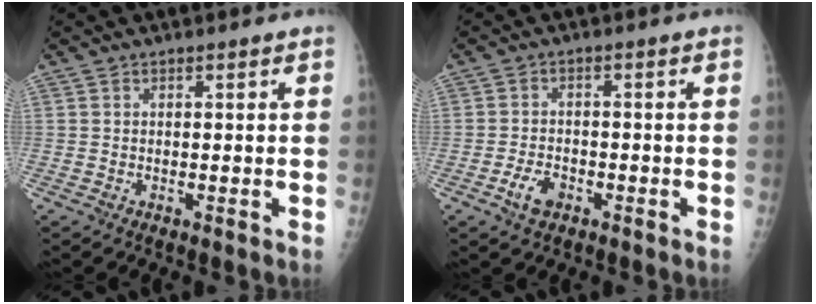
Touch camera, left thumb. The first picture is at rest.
{"total": 4.0, "force": [-2.1, 2.4, 2.4], "torque": [-0.041, 0.013, -0.038]}